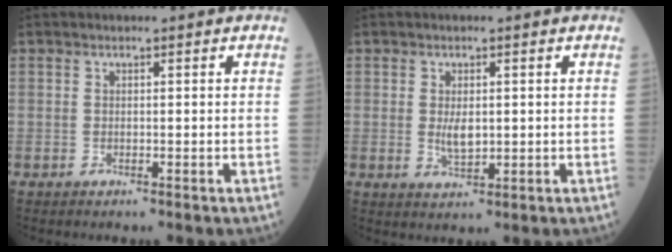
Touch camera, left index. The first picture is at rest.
{"total": 3.0, "force": [0.1, 1.3, 2.7], "torque": [-0.051, -0.006, 0.007]}